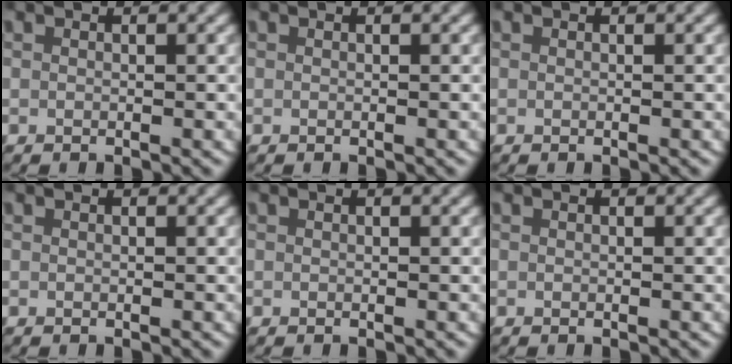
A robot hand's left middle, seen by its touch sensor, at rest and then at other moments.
{"total": 0.0}
{"total": 0.0}
{"total": 0.0}
{"total": 0.0}
{"total": 0.0}